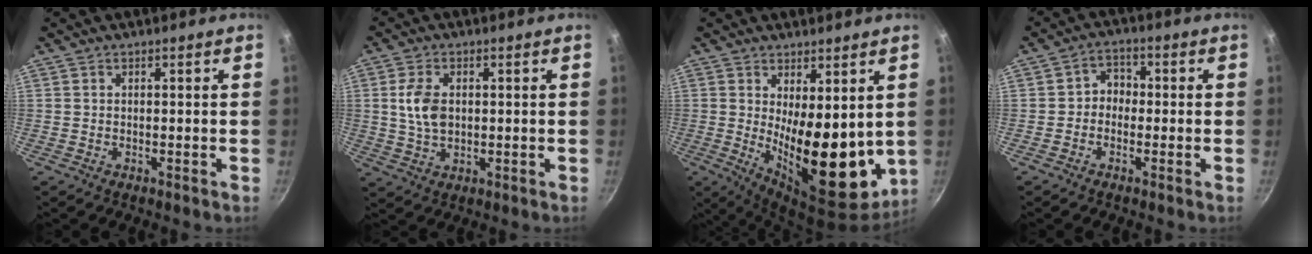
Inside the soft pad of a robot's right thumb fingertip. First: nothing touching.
{"total": 6.8, "force": [0.9, 4.4, 5.2], "torque": [-0.095, 0.001, 0.018]}
{"total": 15.9, "force": [1.4, 7.0, 14.2], "torque": [-0.175, -0.043, 0.036]}
{"total": 3.8, "force": [-0.8, 3.2, 1.9], "torque": [-0.004, 0.017, -0.023]}